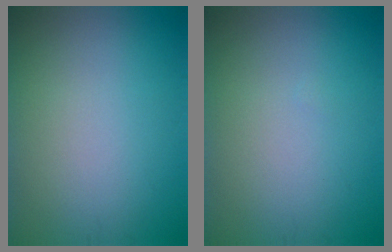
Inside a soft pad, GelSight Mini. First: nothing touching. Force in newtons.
{"total": 0.0}